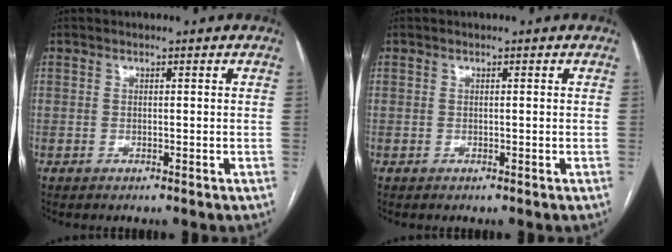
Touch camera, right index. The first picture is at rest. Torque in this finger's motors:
{"motor_torque": [0.02, 0.10, -0.03, 0.01]}